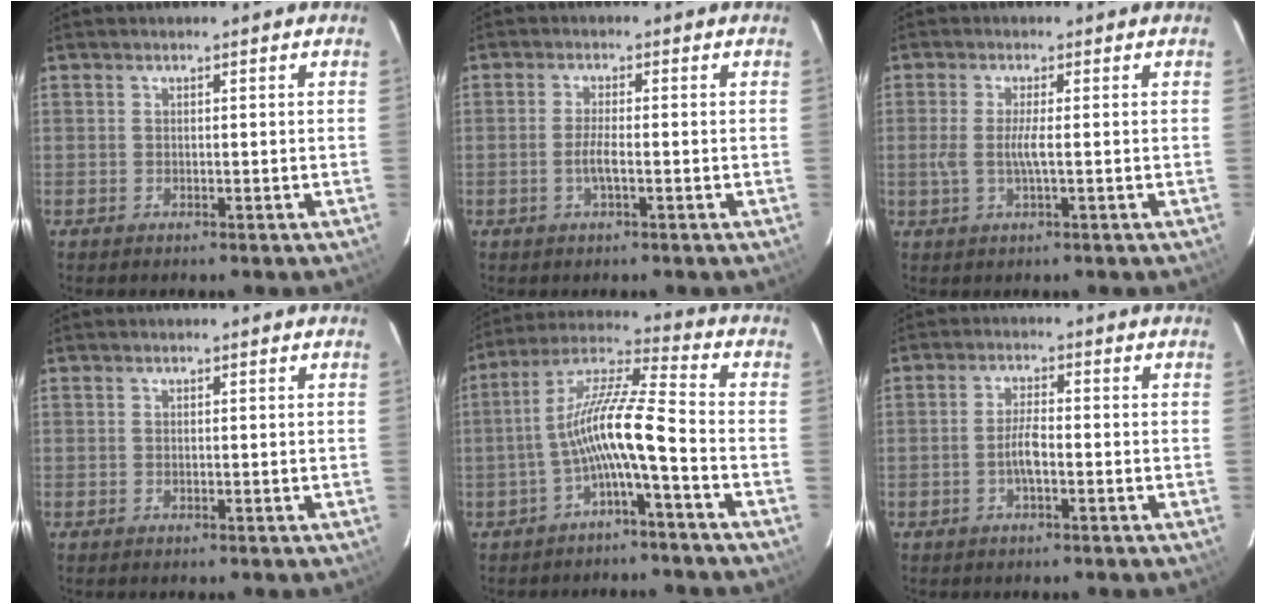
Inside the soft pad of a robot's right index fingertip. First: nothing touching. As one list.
[{"total": 2.6, "force": [-1.0, 0.2, 2.5], "torque": [-0.050, -0.004, -0.018]}, {"total": 3.5, "force": [-0.4, -0.1, 3.5], "torque": [-0.073, -0.002, -0.009]}, {"total": 0.0}, {"total": 10.6, "force": [-3.7, 0.5, 9.9], "torque": [-0.208, 0.018, -0.071]}, {"total": 3.5, "force": [-1.3, 0.8, 3.1], "torque": [-0.065, 0.003, -0.024]}]